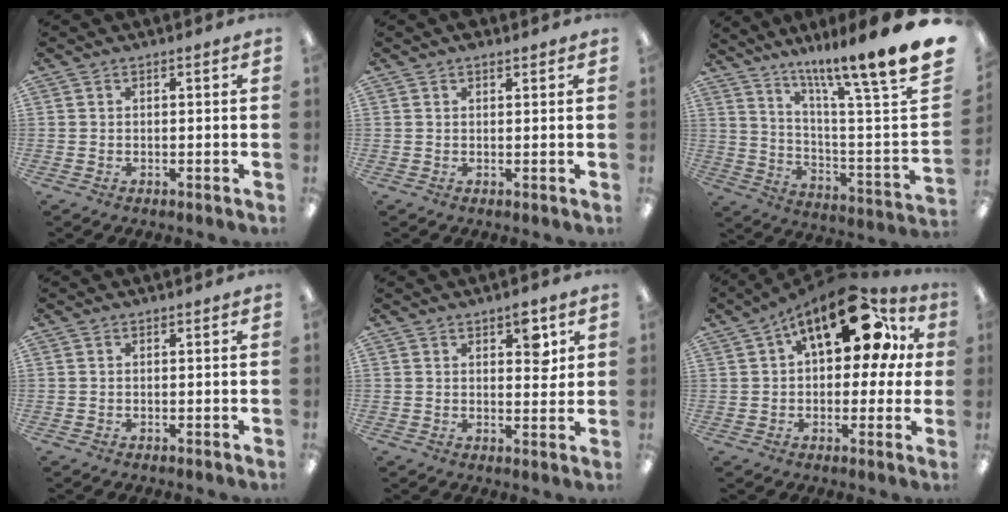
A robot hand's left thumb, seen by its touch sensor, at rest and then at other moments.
{"total": 1.5, "force": [1.1, 0.6, 0.8], "torque": [-0.010, -0.003, 0.018]}
{"total": 15.6, "force": [12.5, -1.5, 9.2], "torque": [-0.139, -0.115, 0.182]}
{"total": 0.0}
{"total": 5.9, "force": [2.9, 2.8, 4.3], "torque": [-0.043, -0.013, 0.040]}
{"total": 19.3, "force": [9.3, 9.1, 14.2], "torque": [-0.204, -0.038, 0.151]}